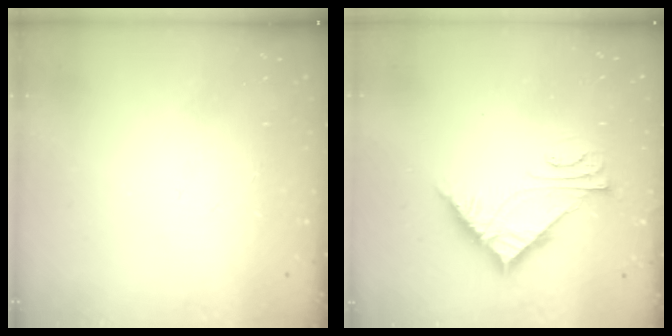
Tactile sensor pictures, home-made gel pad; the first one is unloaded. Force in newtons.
{"total": 6.5, "press": 6.5, "slide": 0.7}